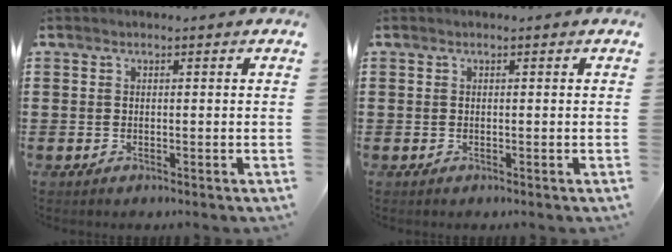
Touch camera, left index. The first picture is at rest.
{"total": 0.0}